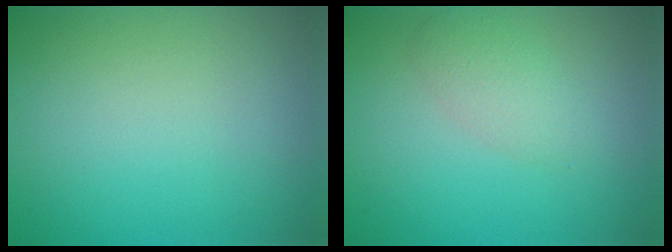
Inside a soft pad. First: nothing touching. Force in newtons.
{"total": 2.1, "press": 2.1, "slide": 0.1}